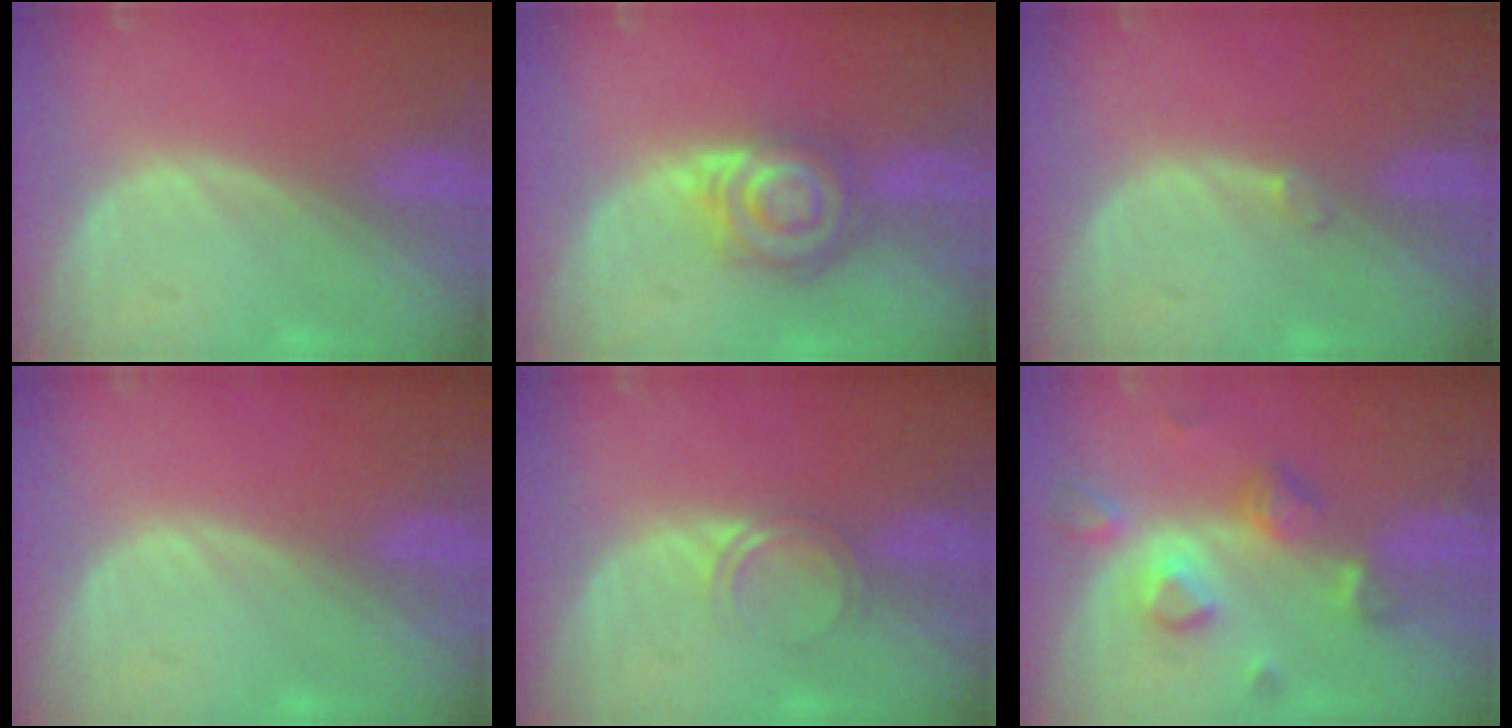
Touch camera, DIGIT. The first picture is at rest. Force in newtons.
{"total": 7.2, "press": 6.7, "slide": 2.8}
{"total": 0.7, "press": 0.7, "slide": 0.2}
{"total": 0.0}
{"total": 2.4, "press": 2.4, "slide": 0.2}
{"total": 7.8, "press": 7.0, "slide": 3.5}